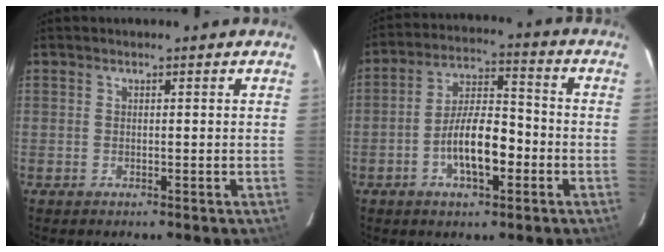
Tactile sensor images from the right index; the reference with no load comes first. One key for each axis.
{"total": 10.2, "fx": -3.5, "fy": 3.9, "fz": 8.7, "tx": -0.164, "ty": 0.009, "tz": -0.057}